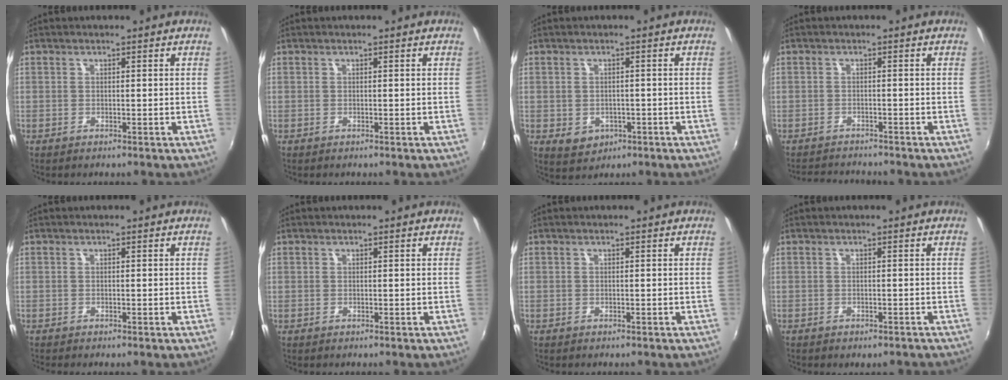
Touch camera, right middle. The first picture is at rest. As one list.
[{"total": 0.0}, {"total": 4.4, "force": [-1.4, 3.6, 2.2], "torque": [-0.046, -0.004, -0.009]}, {"total": 4.3, "force": [-4.1, 1.3, 0.5], "torque": [-0.027, 0.007, -0.069]}, {"total": 0.0}, {"total": 0.0}, {"total": 0.0}, {"total": 2.1, "force": [-1.7, 0.9, 0.9], "torque": [-0.017, -0.009, -0.020]}]